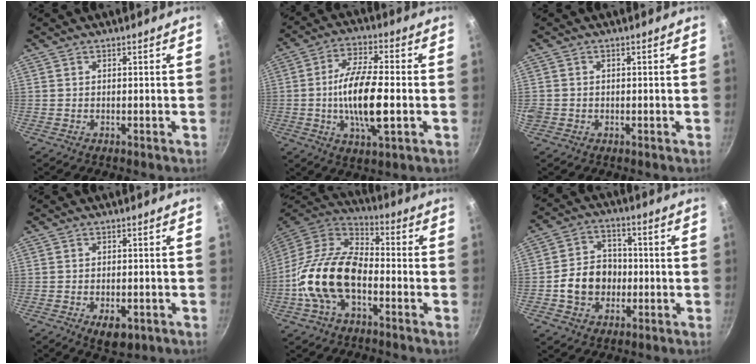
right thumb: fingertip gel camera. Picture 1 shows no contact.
{"total": 13.9, "force": [-1.9, 4.6, 13.0], "torque": [-0.240, 0.013, -0.040]}
{"total": 2.4, "force": [-0.4, 2.2, 0.9], "torque": [-0.018, 0.001, -0.008]}
{"total": 5.4, "force": [-2.1, 2.9, 4.0], "torque": [-0.047, 0.006, -0.022]}
{"total": 17.7, "force": [-4.6, 10.1, 13.8], "torque": [-0.239, 0.040, -0.103]}
{"total": 10.6, "force": [-1.7, 8.8, 5.7], "torque": [-0.069, 0.025, -0.034]}